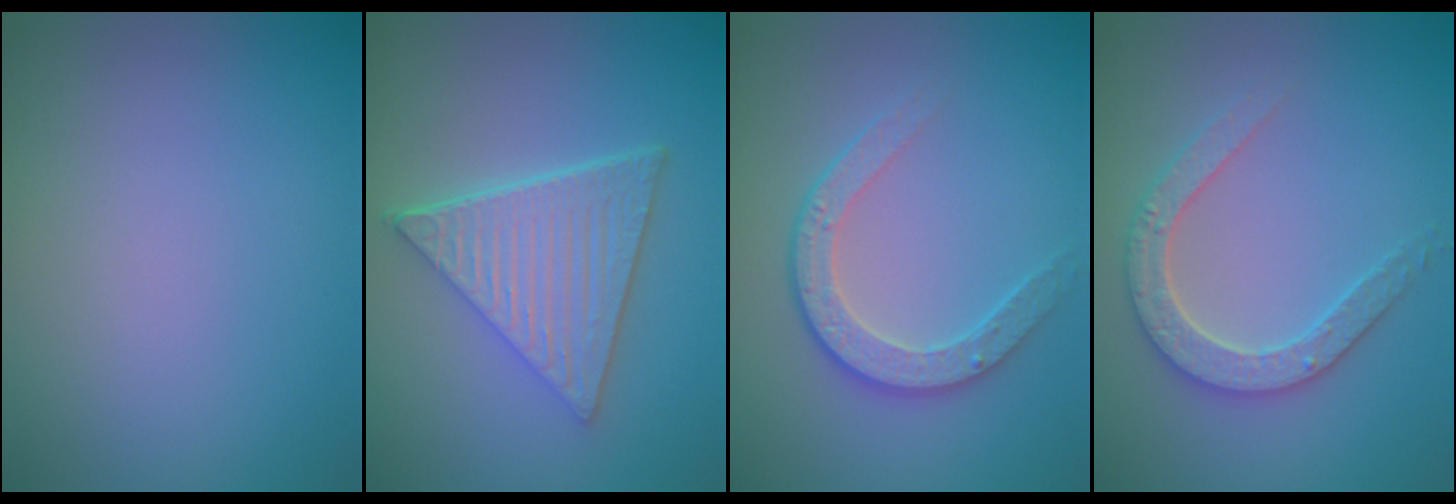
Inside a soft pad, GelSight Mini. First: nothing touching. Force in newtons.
{"total": 6.3, "press": 4.6, "slide": 4.3}
{"total": 3.2, "press": 2.6, "slide": 1.8}
{"total": 3.0, "press": 2.9, "slide": 0.6}